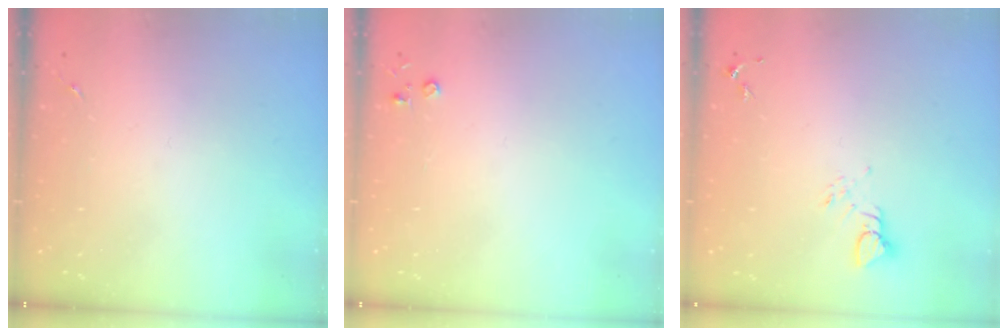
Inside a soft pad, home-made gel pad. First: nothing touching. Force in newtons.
{"total": 2.8, "press": 2.8, "slide": 0.3}
{"total": 3.8, "press": 3.7, "slide": 0.4}